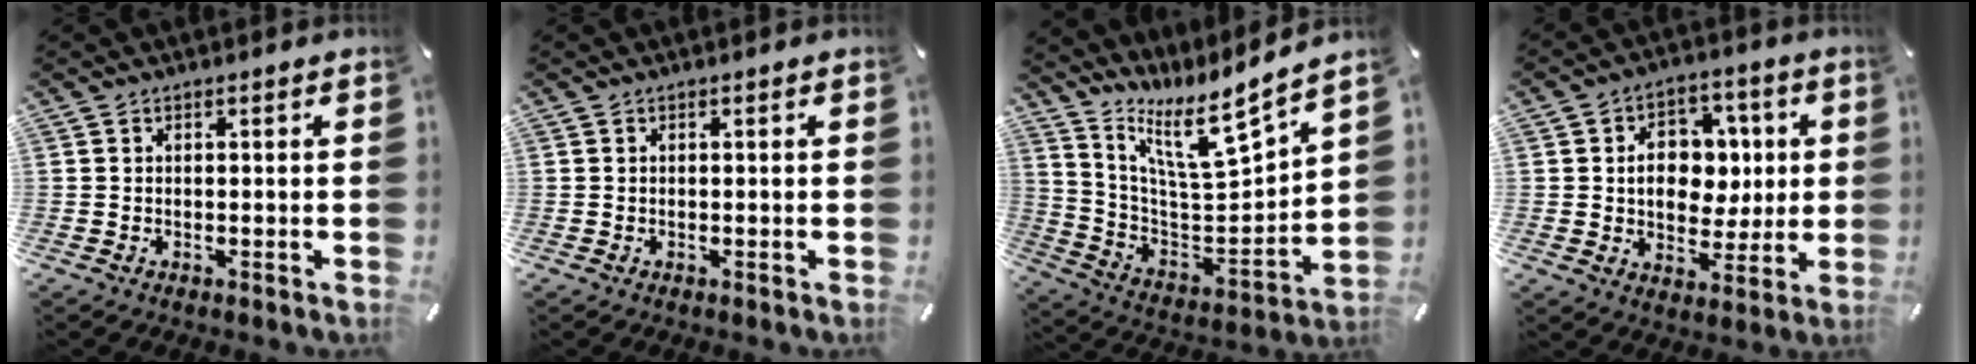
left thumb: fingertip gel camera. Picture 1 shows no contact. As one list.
[{"total": 0.0}, {"total": 12.4, "force": [9.6, 3.1, 7.2], "torque": [-0.118, -0.101, 0.158]}, {"total": 10.7, "force": [0.9, 9.0, 5.8], "torque": [-0.081, 0.006, 0.021]}]